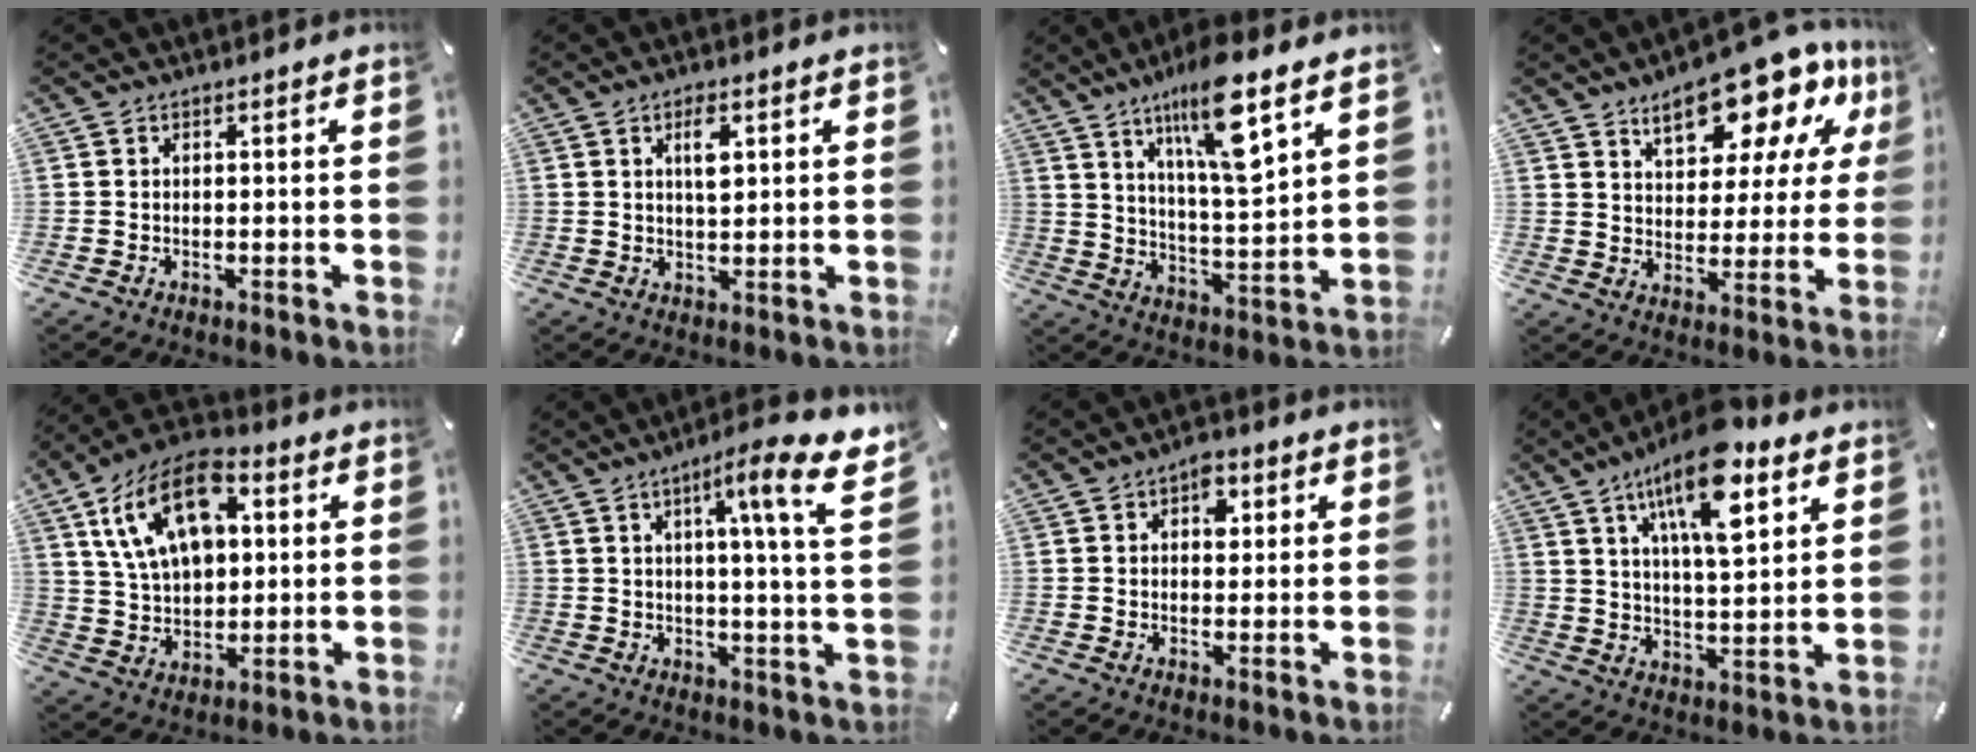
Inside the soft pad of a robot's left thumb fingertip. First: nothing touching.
{"total": 4.5, "force": [1.7, 1.9, 3.8], "torque": [-0.057, -0.004, 0.022]}
{"total": 15.6, "force": [9.9, 3.8, 11.4], "torque": [-0.194, -0.049, 0.161]}
{"total": 17.6, "force": [11.9, 8.2, 10.0], "torque": [-0.145, -0.066, 0.201]}
{"total": 16.6, "force": [6.1, 11.0, 10.8], "torque": [-0.215, -0.009, 0.109]}
{"total": 13.3, "force": [5.9, 1.2, 11.9], "torque": [-0.168, -0.032, 0.081]}
{"total": 4.2, "force": [1.4, 2.8, 2.7], "torque": [-0.019, -0.008, 0.015]}
{"total": 16.0, "force": [9.3, 5.9, 11.6], "torque": [-0.210, -0.031, 0.153]}